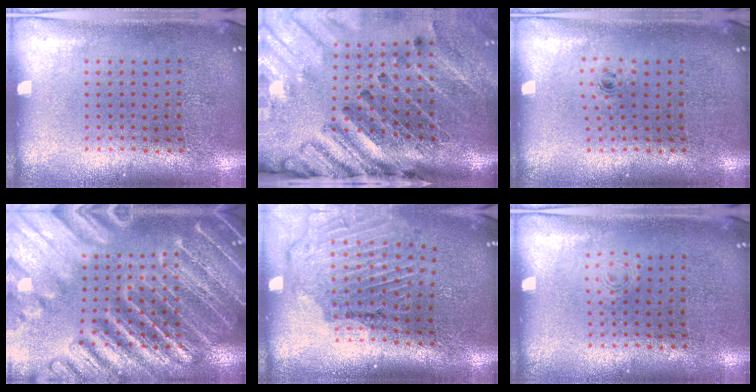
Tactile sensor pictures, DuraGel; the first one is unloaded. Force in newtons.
{"total": 4.5, "press": 3.4, "slide": 2.9}
{"total": 0.5, "press": 0.2, "slide": 0.5}
{"total": 6.1, "press": 6.1, "slide": 0.8}
{"total": 1.9, "press": 1.8, "slide": 0.3}
{"total": 0.6, "press": 0.6, "slide": 0.1}